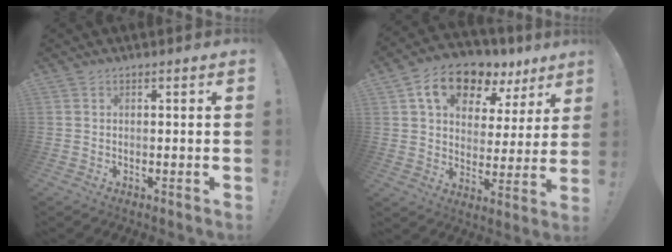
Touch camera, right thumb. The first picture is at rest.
{"total": 13.9, "force": [8.4, 8.3, 7.4], "torque": [-0.120, -0.046, 0.151]}